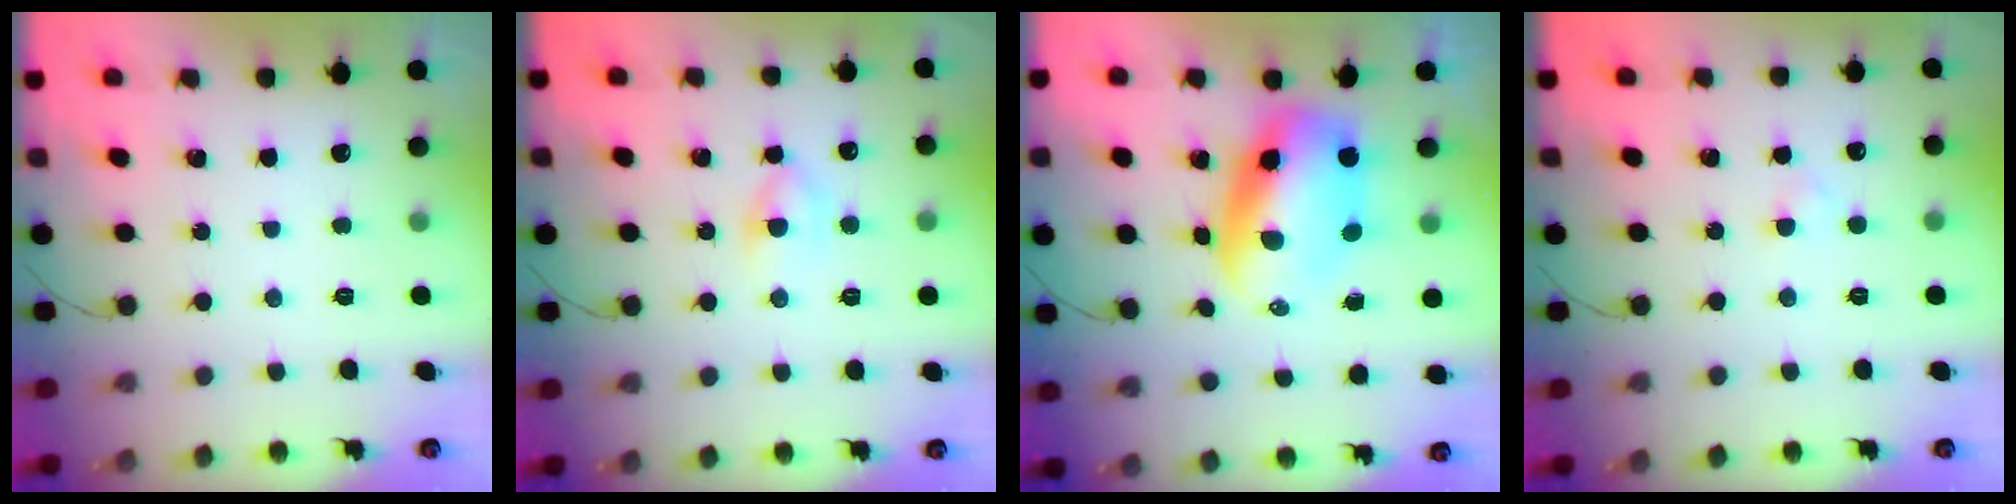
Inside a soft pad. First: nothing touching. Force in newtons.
{"total": 5.2, "press": 4.9, "slide": 1.7}
{"total": 10.7, "press": 10.3, "slide": 2.7}
{"total": 1.5, "press": 1.3, "slide": 0.8}